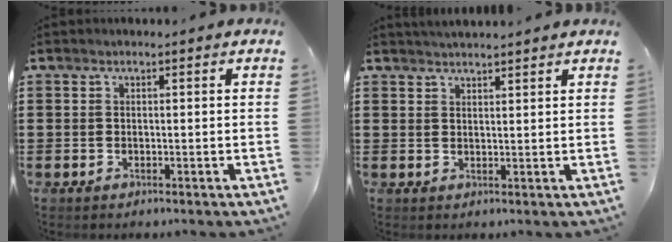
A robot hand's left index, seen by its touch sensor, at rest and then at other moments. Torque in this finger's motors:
{"motor_torque": [1.65, 0.49, 0.20, 0.03]}